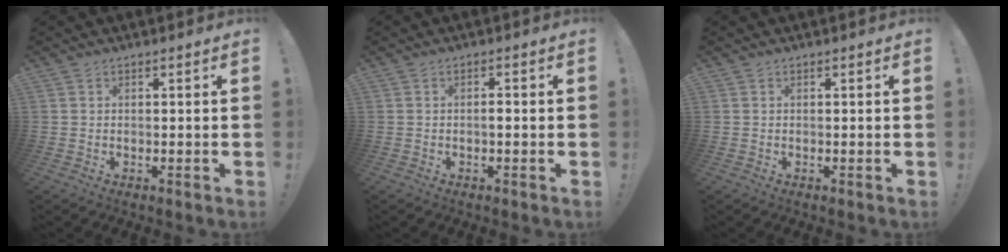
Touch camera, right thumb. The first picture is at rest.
{"total": 1.5, "force": [-0.6, 0.4, 1.3], "torque": [-0.018, 0.001, -0.014]}
{"total": 0.0}